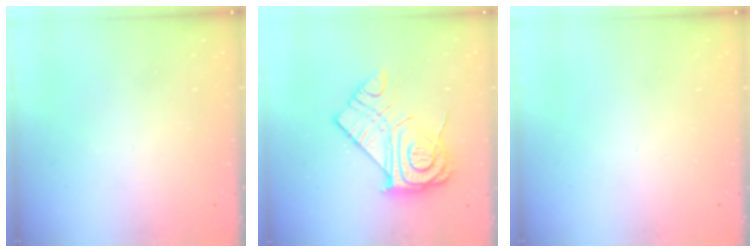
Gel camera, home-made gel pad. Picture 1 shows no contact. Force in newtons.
{"total": 17.3, "press": 17.2, "slide": 1.3}
{"total": 0.0}